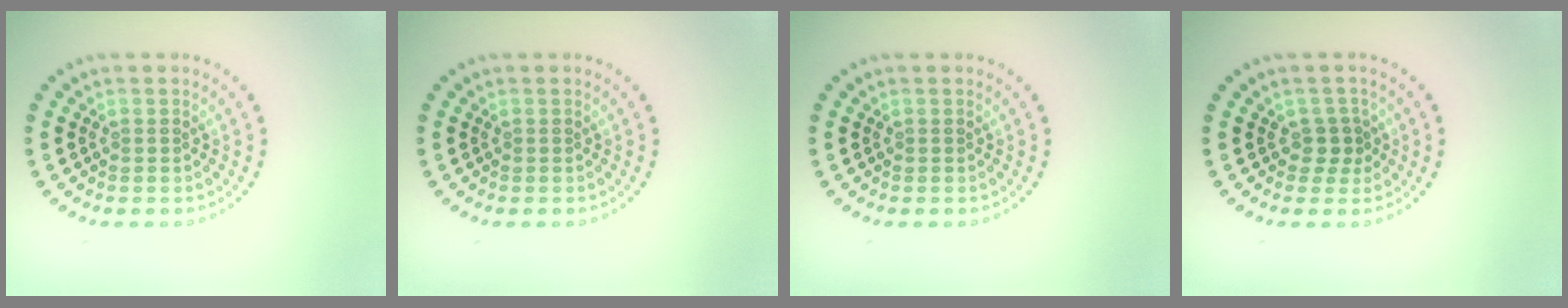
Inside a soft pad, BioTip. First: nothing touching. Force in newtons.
{"total": 0.0}
{"total": 0.0}
{"total": 1.8, "press": 1.4, "slide": 1.1}